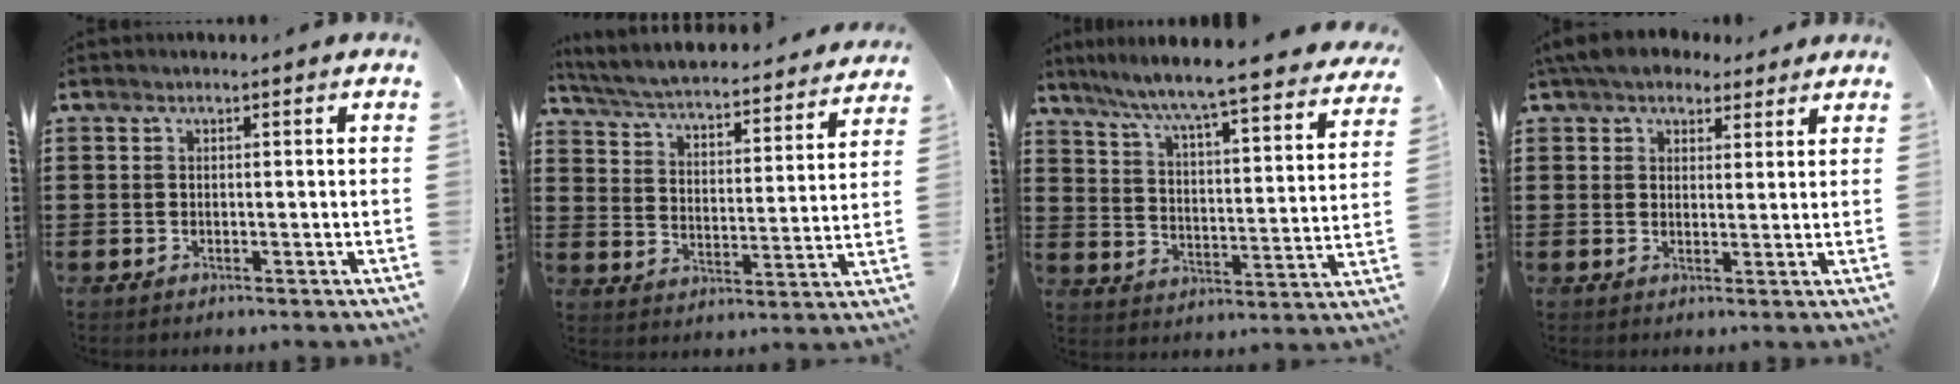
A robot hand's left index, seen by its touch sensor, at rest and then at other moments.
{"total": 4.0, "force": [3.9, -0.3, 0.9], "torque": [-0.040, -0.036, 0.057]}
{"total": 6.3, "force": [5.6, -0.8, 2.6], "torque": [-0.076, -0.045, 0.089]}
{"total": 5.5, "force": [4.6, 2.5, 1.9], "torque": [-0.055, 0.001, 0.088]}